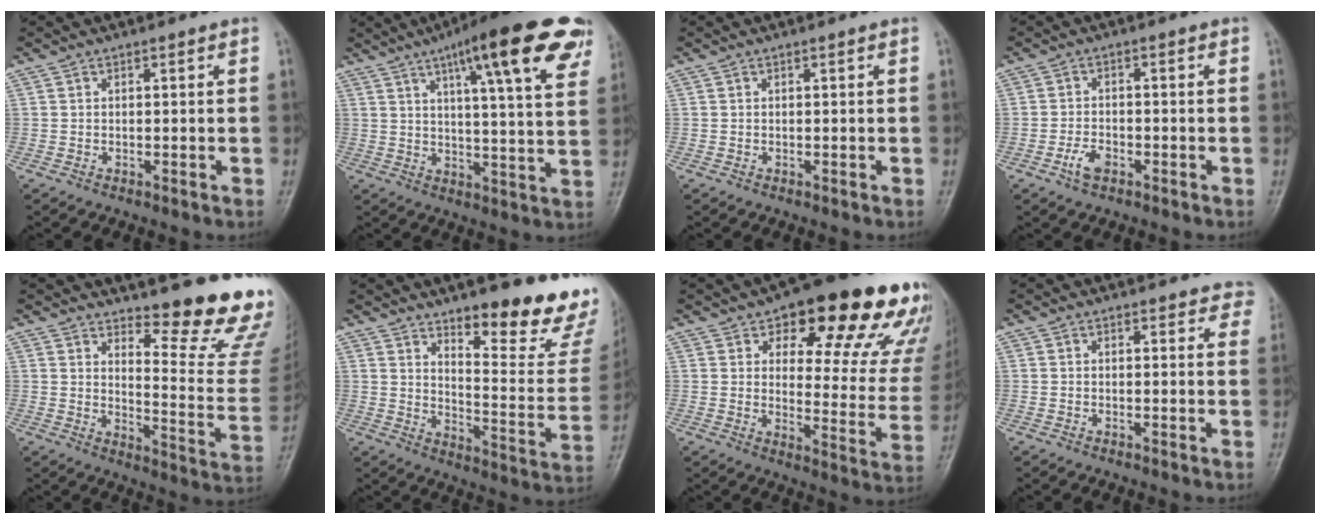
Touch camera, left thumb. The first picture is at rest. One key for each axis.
{"total": 20.3, "fx": 11.1, "fy": 4.0, "fz": 16.6, "tx": -0.216, "ty": -0.023, "tz": 0.147}
{"total": 0.0}
{"total": 3.5, "fx": -1.9, "fy": 2.0, "fz": 2.2, "tx": -0.040, "ty": 0.011, "tz": -0.035}
{"total": 17.2, "fx": 14.6, "fy": 2.9, "fz": 8.5, "tx": -0.075, "ty": -0.166, "tz": 0.183}
{"total": 20.2, "fx": 14.4, "fy": 5.1, "fz": 13.2, "tx": -0.134, "ty": -0.116, "tz": 0.199}
{"total": 23.5, "fx": 13.8, "fy": 9.2, "fz": 16.7, "tx": -0.165, "ty": -0.052, "tz": 0.174}
{"total": 4.2, "fx": 3.8, "fy": 1.9, "fz": 0.3, "tx": 0.038, "ty": -0.016, "tz": 0.019}